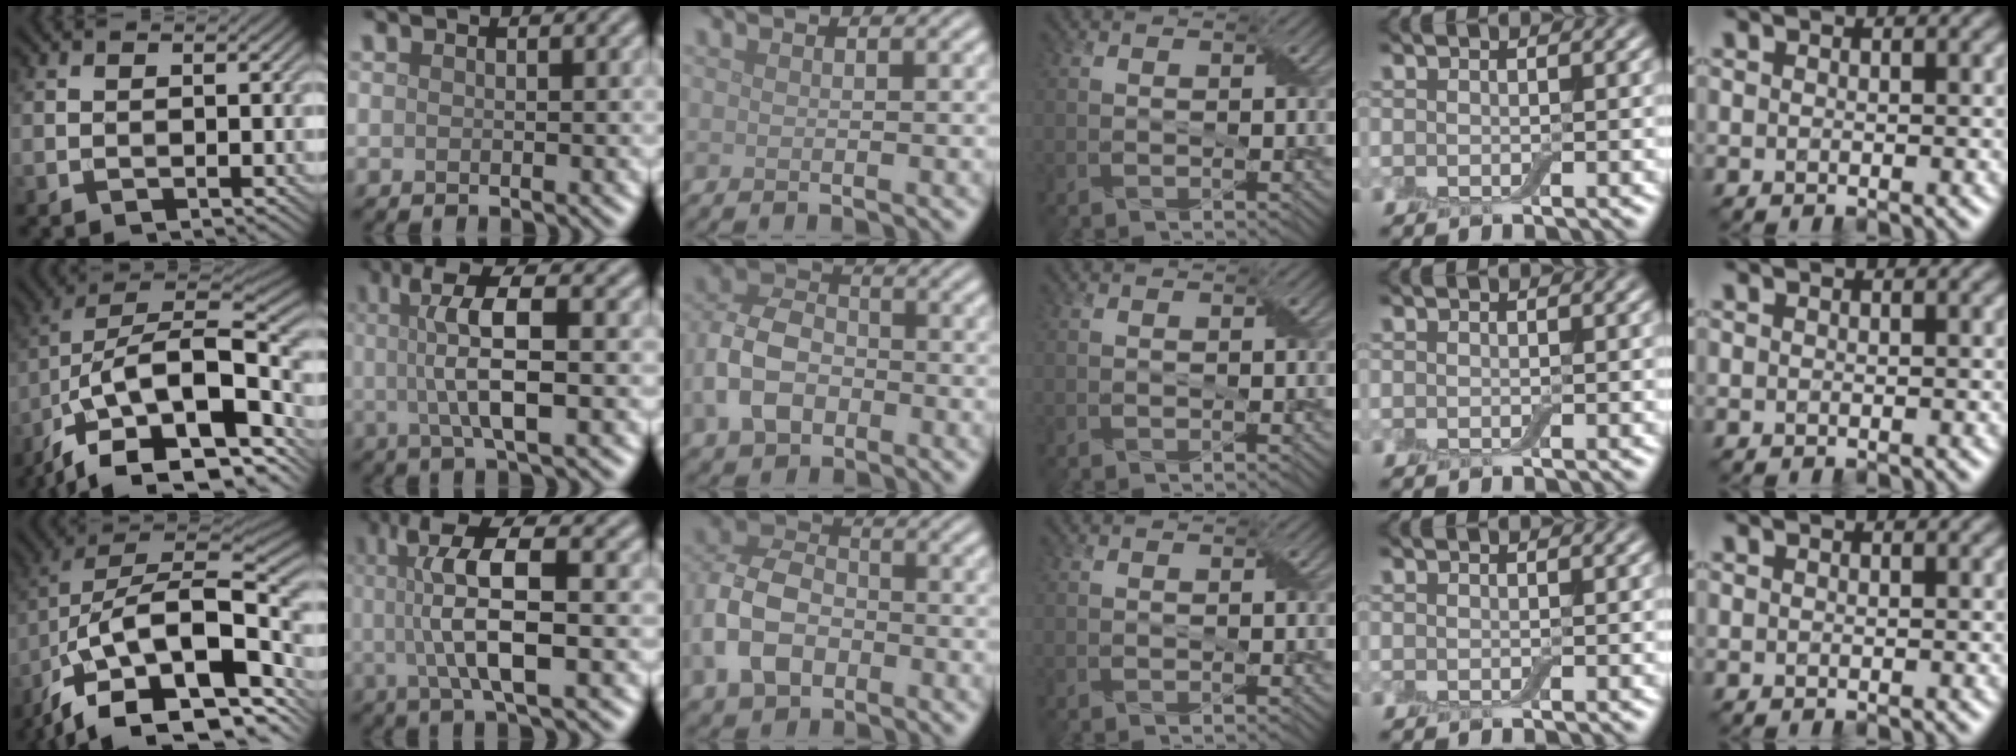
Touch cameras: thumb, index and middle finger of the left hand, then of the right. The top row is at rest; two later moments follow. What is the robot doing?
{"motion": "wrap", "object": "adhesive wrap"}